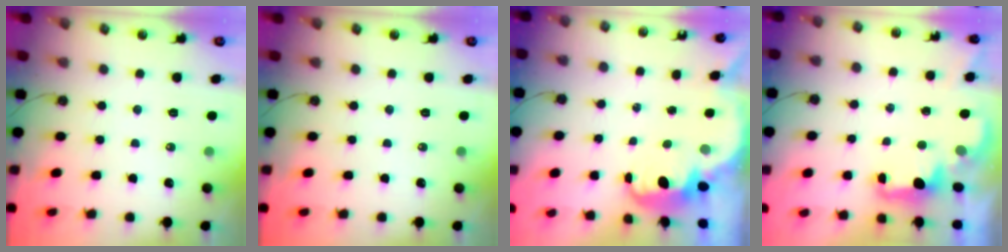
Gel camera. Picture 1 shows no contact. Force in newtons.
{"total": 0.0}
{"total": 3.8, "press": 3.8, "slide": 0.4}
{"total": 2.0, "press": 1.9, "slide": 0.8}